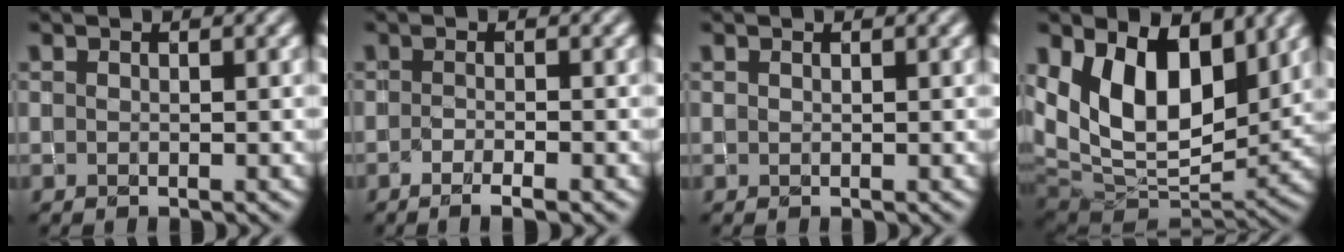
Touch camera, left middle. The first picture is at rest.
{"total": 2.1, "force": [-1.2, 0.4, 1.6], "torque": [-0.027, -0.003, -0.023]}
{"total": 0.0}
{"total": 12.1, "force": [3.8, 7.2, 9.0], "torque": [-0.152, -0.010, 0.064]}